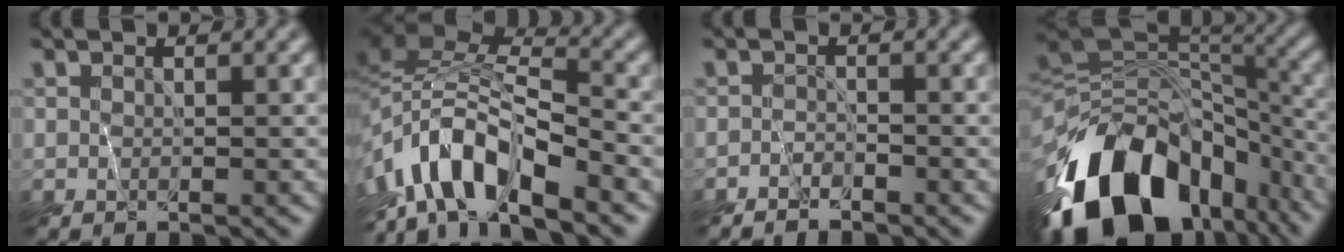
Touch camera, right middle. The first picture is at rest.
{"total": 8.9, "force": [-6.2, 2.6, 5.9], "torque": [-0.098, 0.014, -0.130]}
{"total": 1.7, "force": [-1.7, -0.1, -0.2], "torque": [0.002, 0.000, -0.039]}
{"total": 15.2, "force": [-9.1, 8.7, 8.5], "torque": [-0.173, 0.008, -0.154]}